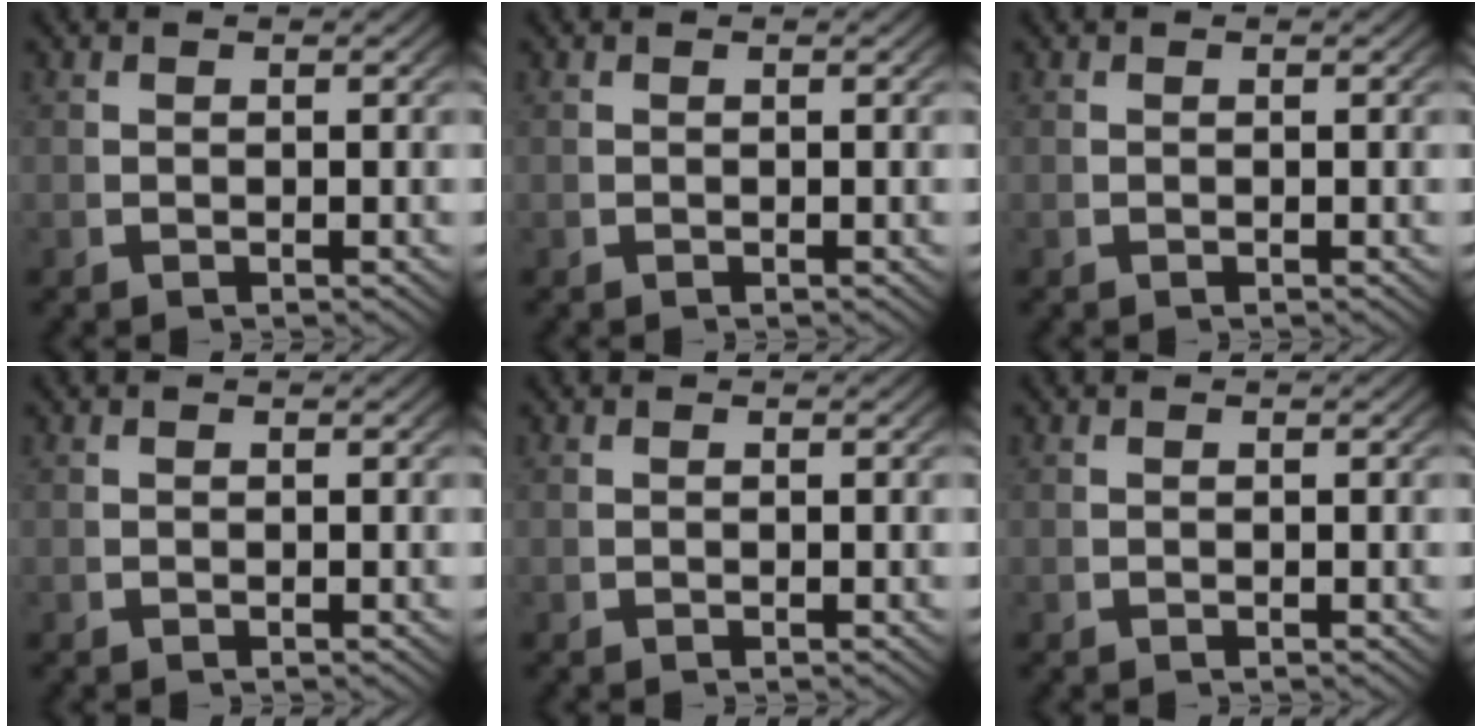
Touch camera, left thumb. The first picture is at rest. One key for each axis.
{"total": 0.0}
{"total": 0.0}
{"total": 0.0}
{"total": 0.0}
{"total": 0.0}